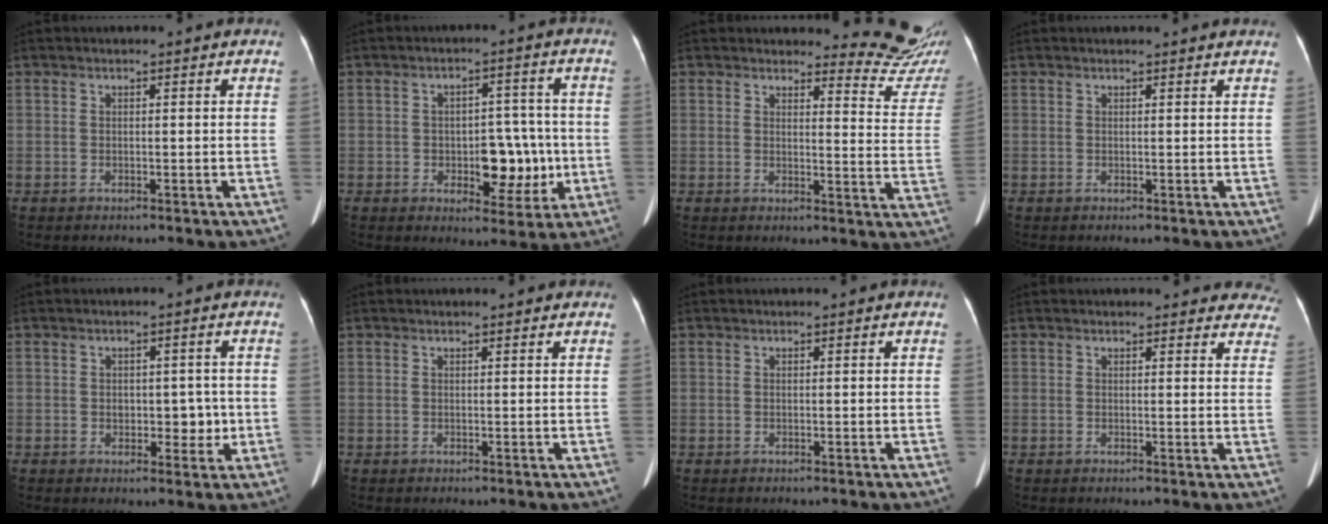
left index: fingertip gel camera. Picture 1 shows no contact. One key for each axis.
{"total": 7.5, "fx": -2.0, "fy": 4.2, "fz": 5.9, "tx": -0.069, "ty": -0.005, "tz": -0.023}
{"total": 10.2, "fx": 10.2, "fy": 0.1, "fz": 0.2, "tx": 0.013, "ty": -0.121, "tz": 0.085}
{"total": 3.4, "fx": 3.3, "fy": -0.1, "fz": 0.9, "tx": -0.010, "ty": -0.009, "tz": 0.024}
{"total": 3.3, "fx": -0.7, "fy": 2.2, "fz": 2.4, "tx": -0.024, "ty": -0.016, "tz": -0.009}
{"total": 1.7, "fx": 1.6, "fy": 0.2, "fz": 0.5, "tx": -0.006, "ty": -0.008, "tz": 0.011}
{"total": 0.0}
{"total": 13.7, "fx": 12.8, "fy": 3.8, "fz": 2.9, "tx": 0.008, "ty": -0.038, "tz": 0.114}